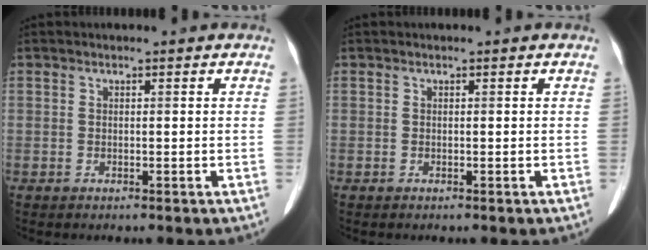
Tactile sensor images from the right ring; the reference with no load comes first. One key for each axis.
{"total": 0.0}